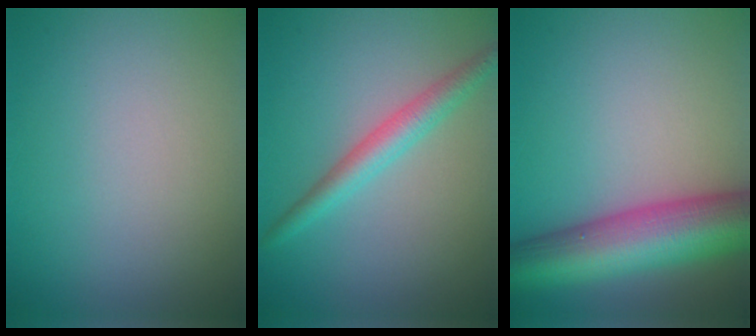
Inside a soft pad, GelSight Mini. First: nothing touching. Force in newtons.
{"total": 3.0, "press": 3.0, "slide": 0.0}
{"total": 10.8, "press": 10.8, "slide": 0.1}